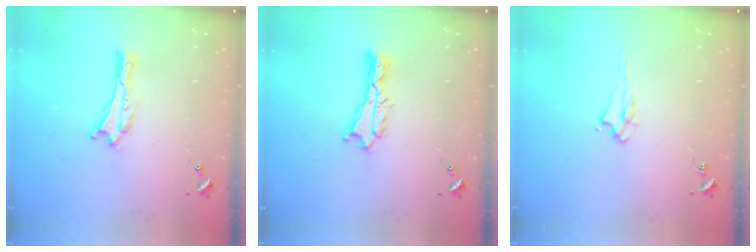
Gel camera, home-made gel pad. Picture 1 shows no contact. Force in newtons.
{"total": 2.4, "press": 2.4, "slide": 0.2}
{"total": 2.2, "press": 2.2, "slide": 0.4}